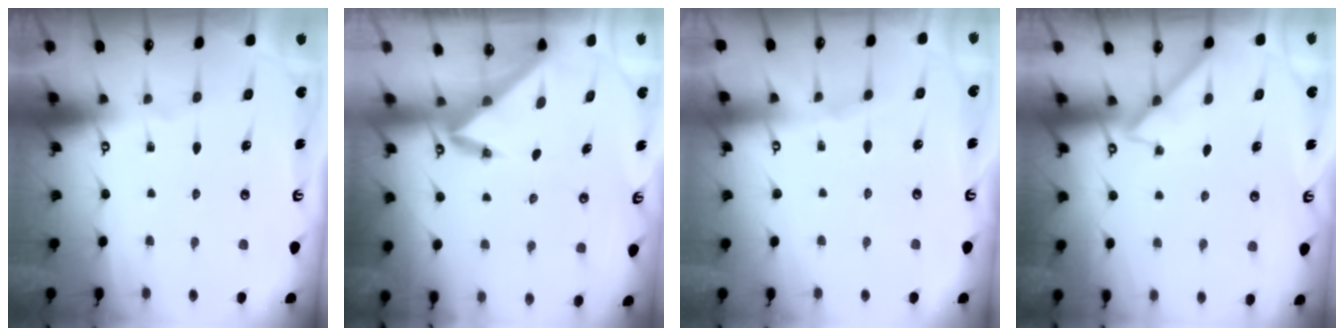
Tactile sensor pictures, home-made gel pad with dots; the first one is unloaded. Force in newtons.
{"total": 3.6, "press": 3.6, "slide": 0.4}
{"total": 2.4, "press": 2.4, "slide": 0.4}
{"total": 2.9, "press": 2.8, "slide": 0.4}